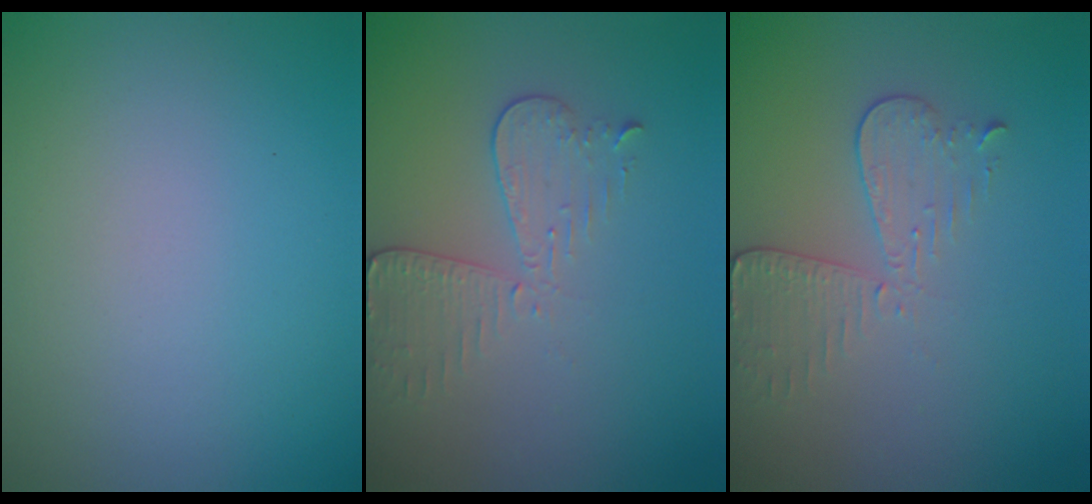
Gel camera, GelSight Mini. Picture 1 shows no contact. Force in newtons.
{"total": 2.9, "press": 2.6, "slide": 1.4}
{"total": 2.9, "press": 2.6, "slide": 1.4}